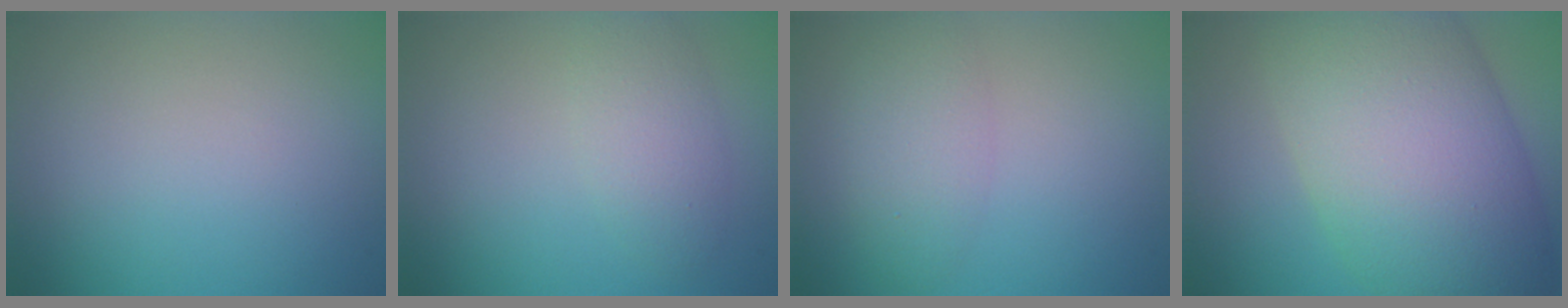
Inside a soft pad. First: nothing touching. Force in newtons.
{"total": 2.8, "press": 2.8, "slide": 0.1}
{"total": 4.8, "press": 4.8, "slide": 0.2}
{"total": 14.9, "press": 14.8, "slide": 0.4}